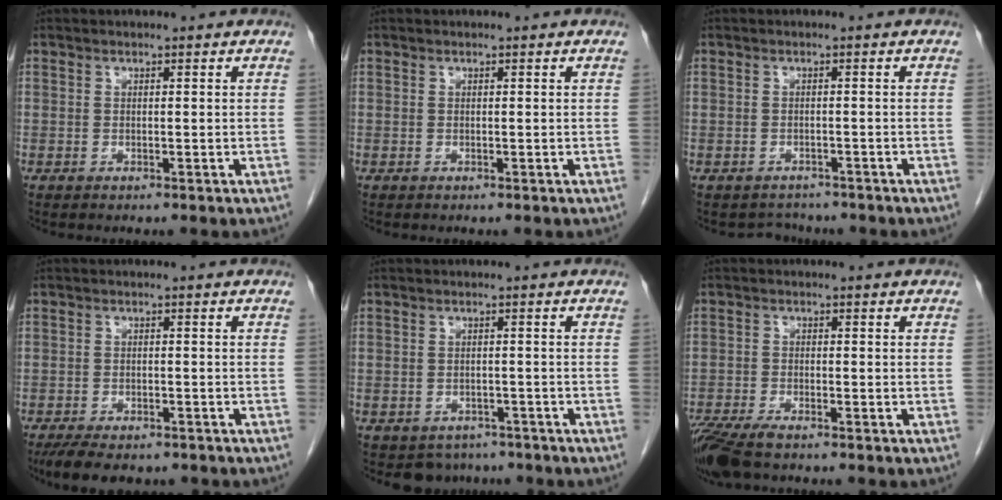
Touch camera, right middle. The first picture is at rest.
{"total": 0.0}
{"total": 2.5, "force": [-2.2, 1.1, -0.4], "torque": [-0.001, 0.000, -0.033]}
{"total": 8.4, "force": [-6.6, 3.2, 4.1], "torque": [-0.060, -0.008, -0.095]}
{"total": 3.8, "force": [-3.0, 2.3, 0.2], "torque": [0.002, 0.005, -0.041]}
{"total": 7.7, "force": [-5.9, 2.0, 4.5], "torque": [-0.083, -0.017, -0.107]}